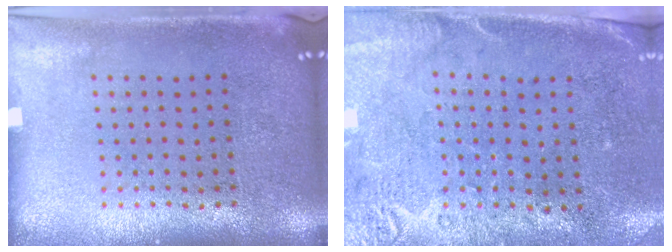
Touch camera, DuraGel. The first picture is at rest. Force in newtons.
{"total": 2.8, "press": 2.3, "slide": 1.5}